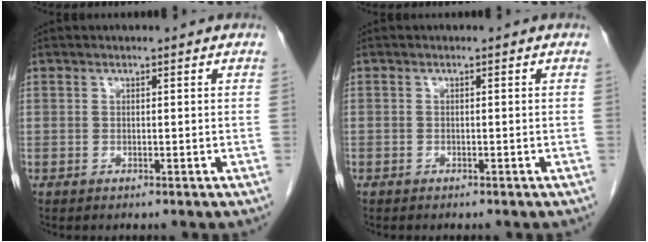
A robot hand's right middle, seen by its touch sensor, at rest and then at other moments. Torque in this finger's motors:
{"motor_torque": [1.02, -1.12, 0.02, -0.21]}